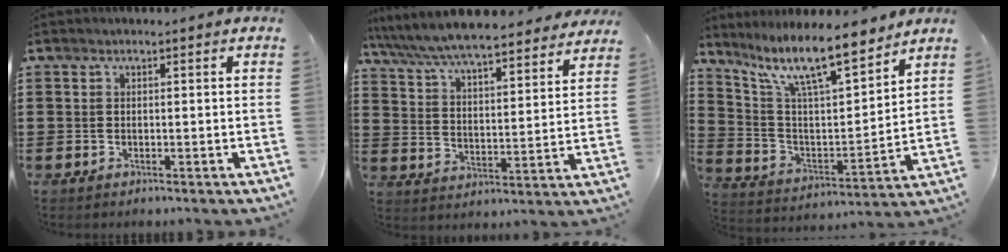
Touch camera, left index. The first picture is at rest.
{"total": 7.5, "force": [7.2, 0.1, 2.1], "torque": [-0.071, -0.045, 0.126]}
{"total": 11.6, "force": [9.2, 1.9, 6.8], "torque": [-0.152, -0.048, 0.159]}